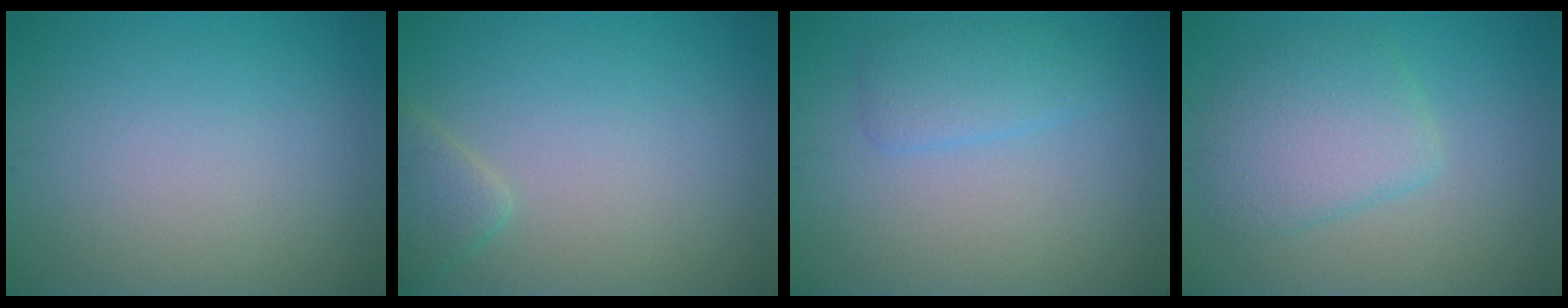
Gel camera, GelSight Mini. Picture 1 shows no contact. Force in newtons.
{"total": 1.9, "press": 1.9, "slide": 0.1}
{"total": 2.5, "press": 2.5, "slide": 0.1}
{"total": 4.4, "press": 4.4, "slide": 0.2}